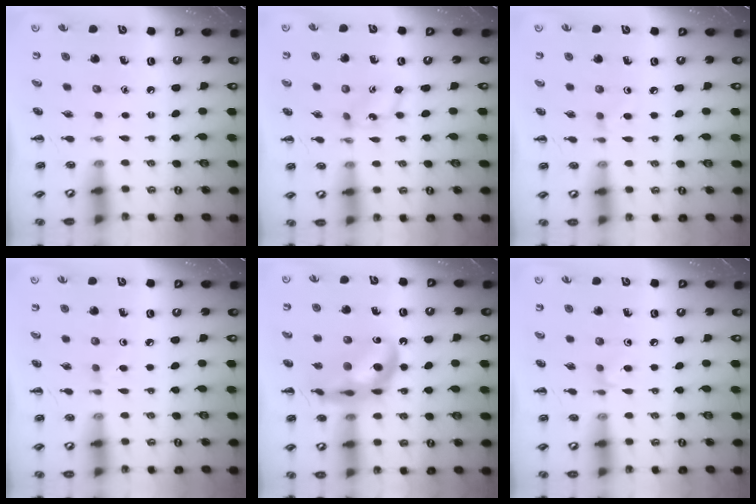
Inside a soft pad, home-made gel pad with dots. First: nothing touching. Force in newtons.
{"total": 1.7, "press": 1.6, "slide": 0.6}
{"total": 2.7, "press": 2.5, "slide": 1.0}
{"total": 2.0, "press": 1.8, "slide": 0.8}
{"total": 15.4, "press": 14.9, "slide": 3.8}
{"total": 4.0, "press": 3.8, "slide": 1.5}